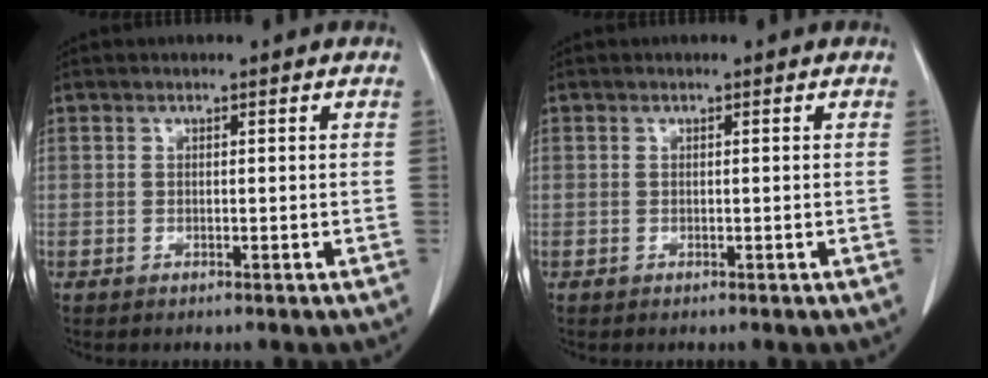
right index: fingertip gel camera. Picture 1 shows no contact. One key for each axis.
{"total": 0.0}